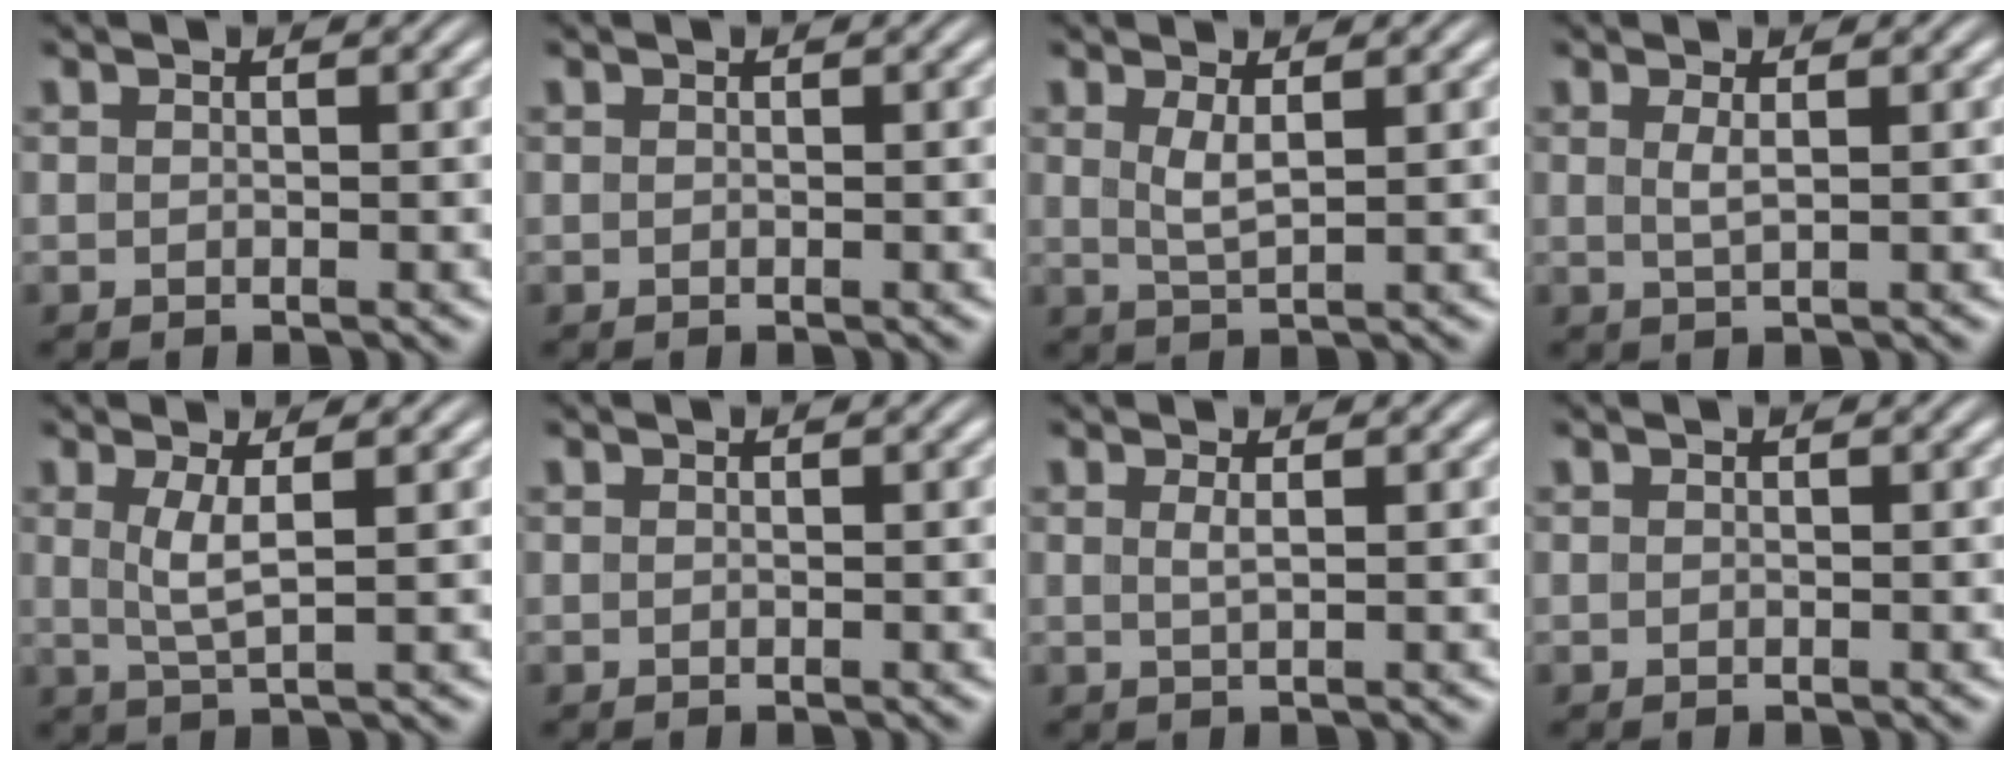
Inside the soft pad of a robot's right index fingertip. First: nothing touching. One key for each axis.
{"total": 0.0}
{"total": 2.1, "fx": 0.6, "fy": 0.3, "fz": 2.0, "tx": -0.041, "ty": -0.012, "tz": 0.019}
{"total": 1.3, "fx": 0.4, "fy": -0.1, "fz": 1.2, "tx": -0.027, "ty": -0.010, "tz": 0.015}
{"total": 2.7, "fx": 0.4, "fy": 0.5, "fz": 2.7, "tx": -0.059, "ty": -0.012, "tz": 0.016}
{"total": 0.0}
{"total": 1.0, "fx": 0.3, "fy": -0.3, "fz": 0.9, "tx": -0.021, "ty": -0.010, "tz": 0.012}
{"total": 0.0}